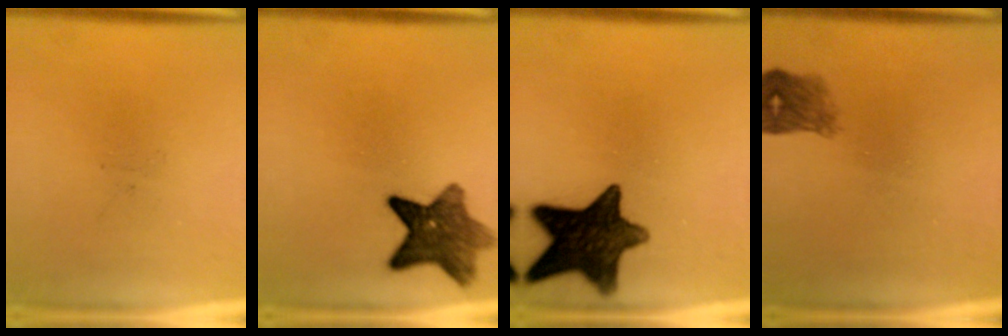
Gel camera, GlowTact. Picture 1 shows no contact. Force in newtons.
{"total": 9.0}
{"total": 14.3}
{"total": 2.9}